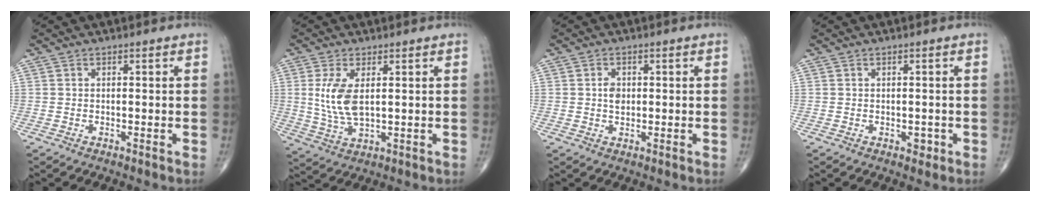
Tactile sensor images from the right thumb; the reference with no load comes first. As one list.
[{"total": 7.7, "force": [1.4, 3.5, 6.7], "torque": [-0.143, -0.013, 0.036]}, {"total": 2.4, "force": [0.3, 1.7, 1.6], "torque": [-0.020, 0.000, 0.006]}, {"total": 1.2, "force": [-0.3, 0.9, 0.7], "torque": [-0.003, 0.000, -0.003]}]